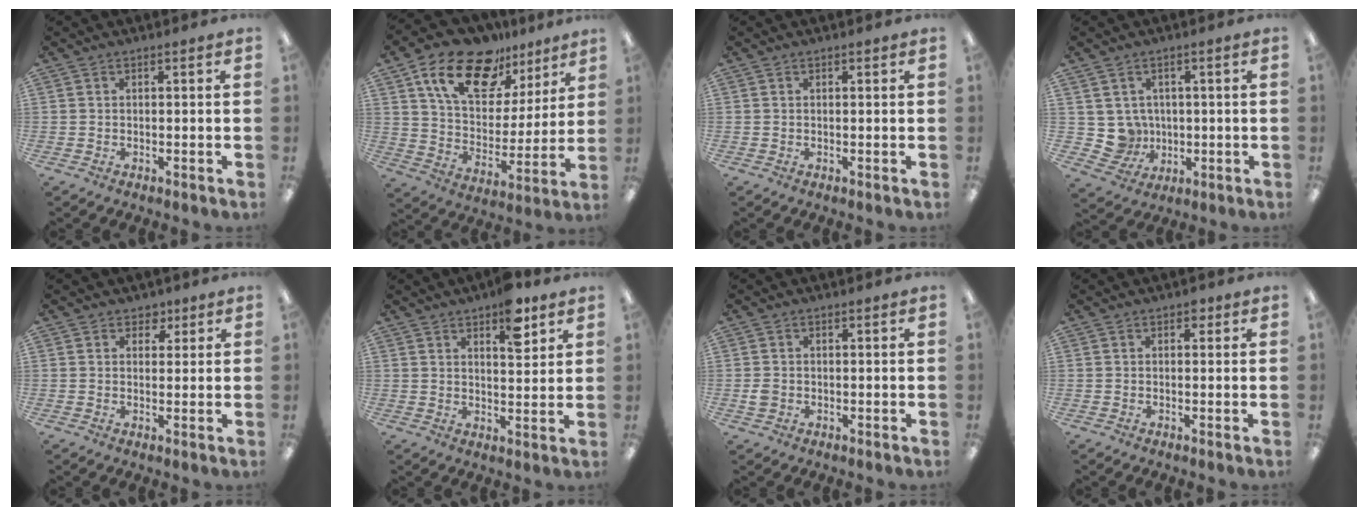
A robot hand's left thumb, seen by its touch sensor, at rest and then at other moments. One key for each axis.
{"total": 18.7, "fx": 12.3, "fy": 10.1, "fz": 9.7, "tx": -0.170, "ty": -0.061, "tz": 0.218}
{"total": 0.0}
{"total": 6.5, "fx": 1.7, "fy": 6.3, "fz": 0.6, "tx": -0.028, "ty": -0.006, "tz": 0.042}
{"total": 3.0, "fx": 1.7, "fy": 2.4, "fz": 0.7, "tx": 0.004, "ty": -0.005, "tz": 0.027}
{"total": 8.7, "fx": 5.7, "fy": 3.6, "fz": 5.5, "tx": -0.057, "ty": -0.033, "tz": 0.091}
{"total": 2.0, "fx": -0.2, "fy": 1.8, "fz": 0.9, "tx": -0.008, "ty": 0.002, "tz": -0.007}
{"total": 1.4, "fx": 0.7, "fy": 1.0, "fz": 0.7, "tx": 0.003, "ty": -0.003, "tz": 0.008}